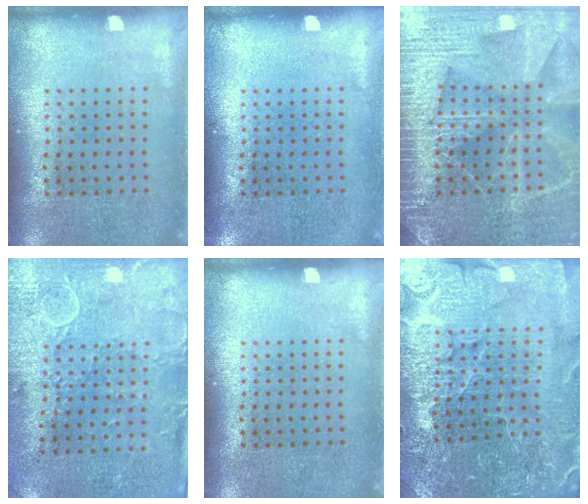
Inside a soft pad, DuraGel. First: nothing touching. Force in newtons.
{"total": 0.0}
{"total": 6.6, "press": 6.5, "slide": 0.9}
{"total": 2.9, "press": 2.4, "slide": 1.7}
{"total": 0.0}
{"total": 4.3, "press": 4.2, "slide": 1.0}